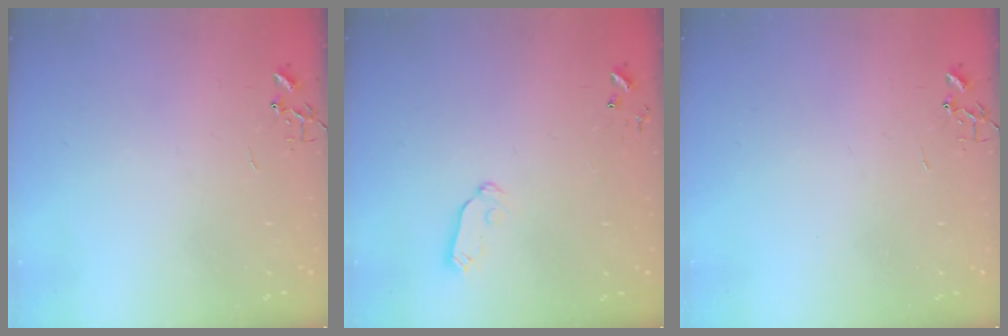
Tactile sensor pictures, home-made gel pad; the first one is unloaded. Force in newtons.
{"total": 6.0, "press": 6.0, "slide": 0.5}
{"total": 0.0}